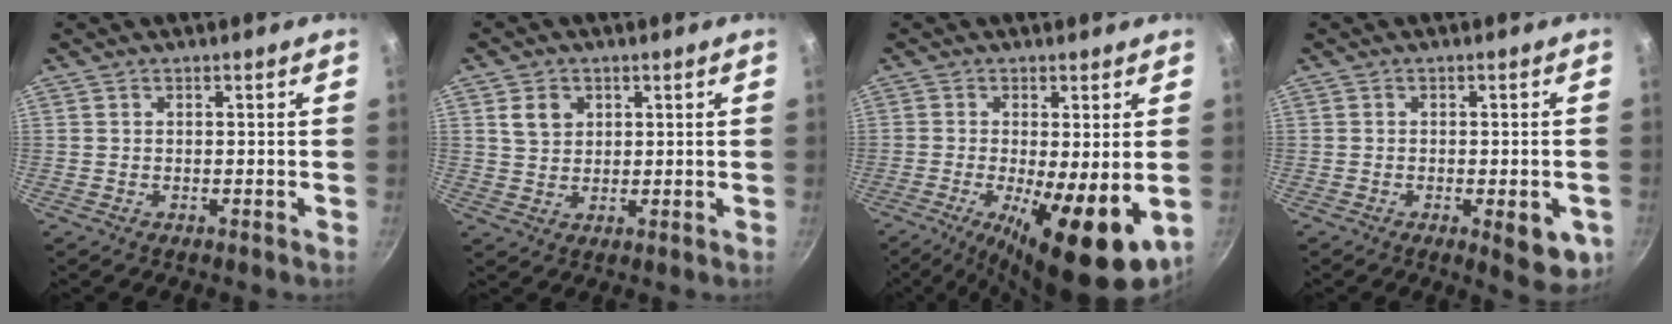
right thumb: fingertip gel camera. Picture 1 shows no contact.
{"total": 4.6, "force": [1.8, 3.6, 2.1], "torque": [-0.019, -0.008, 0.035]}
{"total": 16.3, "force": [-4.5, 5.1, 14.7], "torque": [-0.194, -0.026, -0.050]}
{"total": 7.0, "force": [-2.4, 2.6, 6.0], "torque": [-0.061, 0.000, -0.024]}